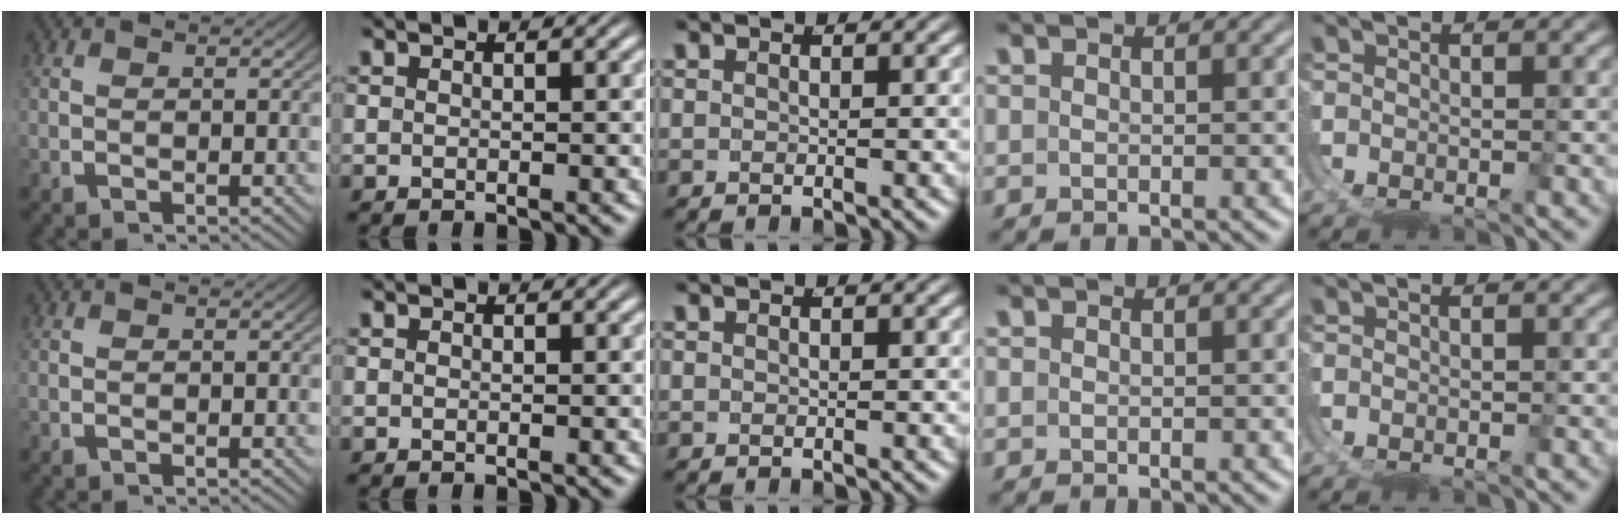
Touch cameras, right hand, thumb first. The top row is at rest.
{}